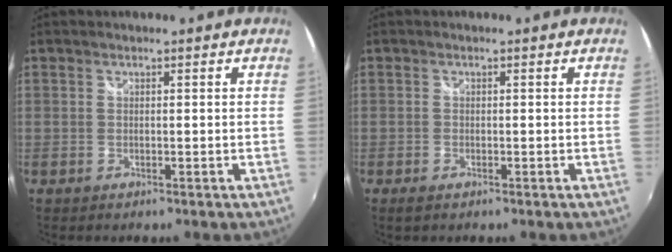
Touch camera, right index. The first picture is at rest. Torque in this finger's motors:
{"motor_torque": [0.01, 0.00, 0.05, 0.00]}